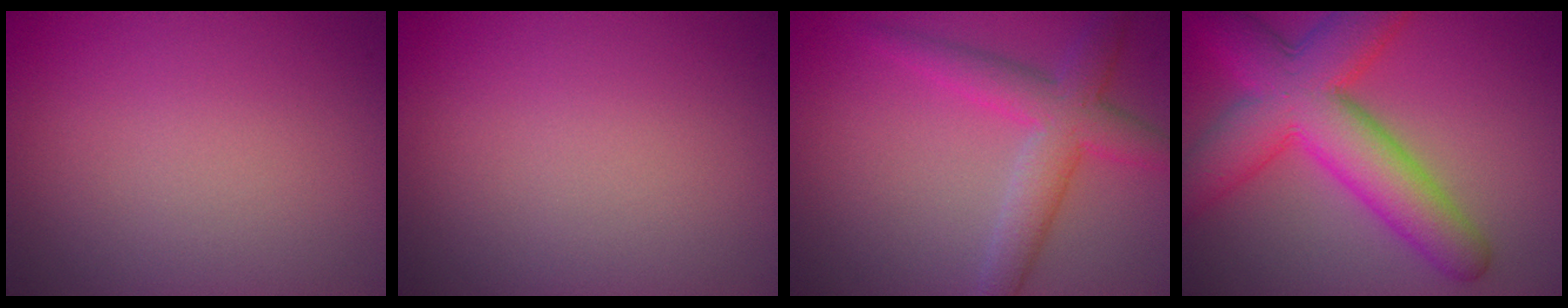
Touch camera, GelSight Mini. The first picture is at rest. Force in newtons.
{"total": 0.0}
{"total": 4.6, "press": 4.6, "slide": 0.1}
{"total": 9.3, "press": 9.3, "slide": 0.2}